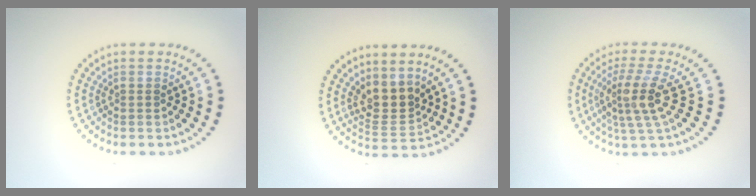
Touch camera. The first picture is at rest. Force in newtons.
{"total": 3.0, "press": 2.4, "slide": 1.9}
{"total": 4.0, "press": 2.9, "slide": 2.8}